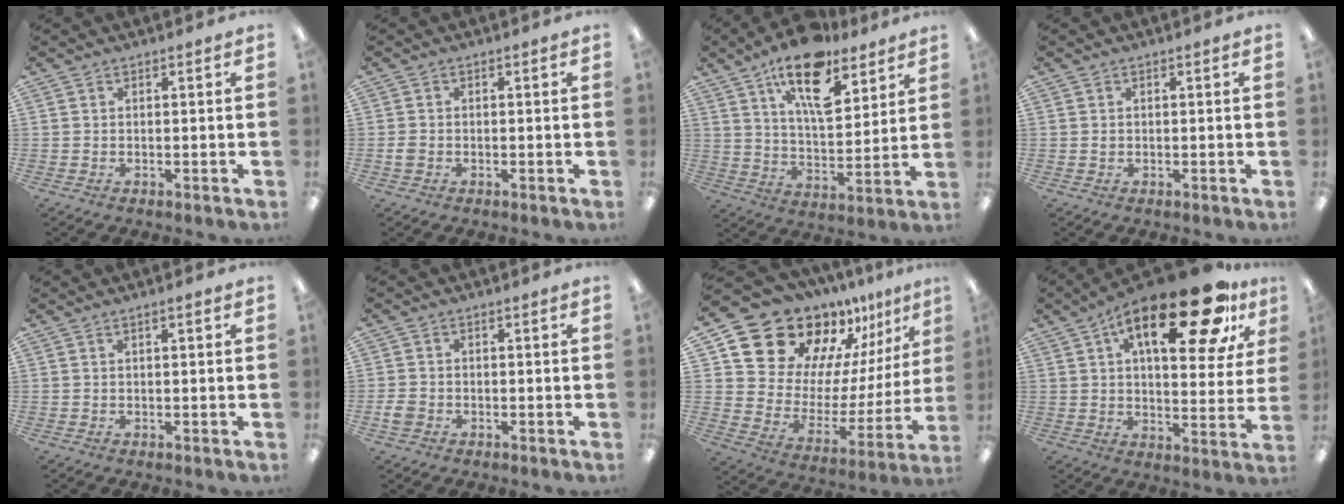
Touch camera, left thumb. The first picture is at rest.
{"total": 1.8, "force": [-0.6, 1.4, 1.0], "torque": [-0.017, 0.003, -0.011]}
{"total": 17.0, "force": [11.2, 7.5, 10.4], "torque": [-0.163, -0.054, 0.190]}
{"total": 0.7, "force": [-0.1, 0.6, 0.2], "torque": [-0.004, 0.003, -0.002]}
{"total": 0.9, "force": [0.2, 0.2, 0.9], "torque": [-0.015, 0.002, 0.004]}
{"total": 2.9, "force": [-1.1, 2.3, 1.4], "torque": [-0.028, 0.004, -0.023]}
{"total": 20.4, "force": [17.4, 9.4, 4.9], "torque": [-0.110, -0.142, 0.323]}
{"total": 24.5, "force": [13.1, 9.6, 18.3], "torque": [-0.271, -0.052, 0.205]}